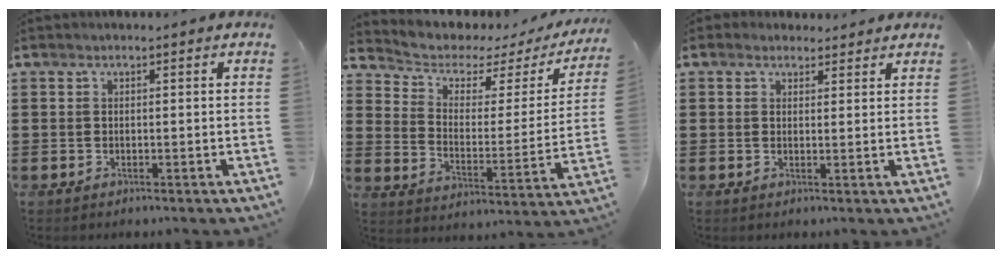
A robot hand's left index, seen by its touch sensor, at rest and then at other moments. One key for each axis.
{"total": 3.7, "fx": 2.9, "fy": 2.1, "fz": 1.0, "tx": -0.046, "ty": -0.020, "tz": 0.042}
{"total": 2.1, "fx": 1.9, "fy": 1.1, "fz": 0.2, "tx": -0.010, "ty": 0.006, "tz": 0.035}